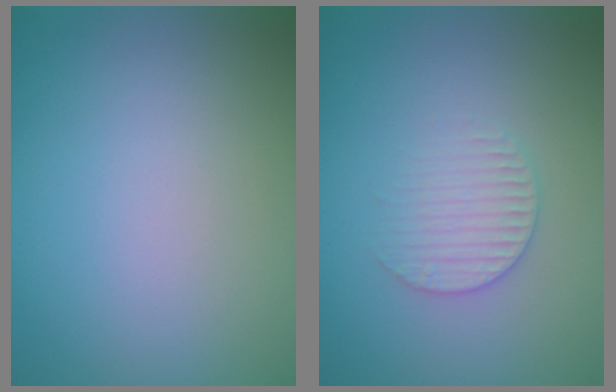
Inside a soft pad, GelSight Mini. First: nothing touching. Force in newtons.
{"total": 2.2, "press": 2.1, "slide": 0.5}